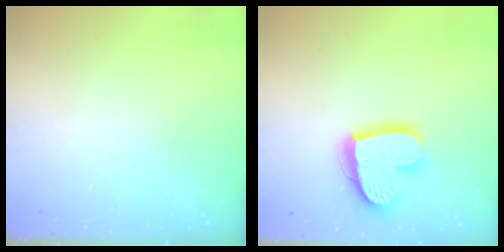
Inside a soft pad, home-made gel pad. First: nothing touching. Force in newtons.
{"total": 17.7, "press": 17.7, "slide": 1.5}